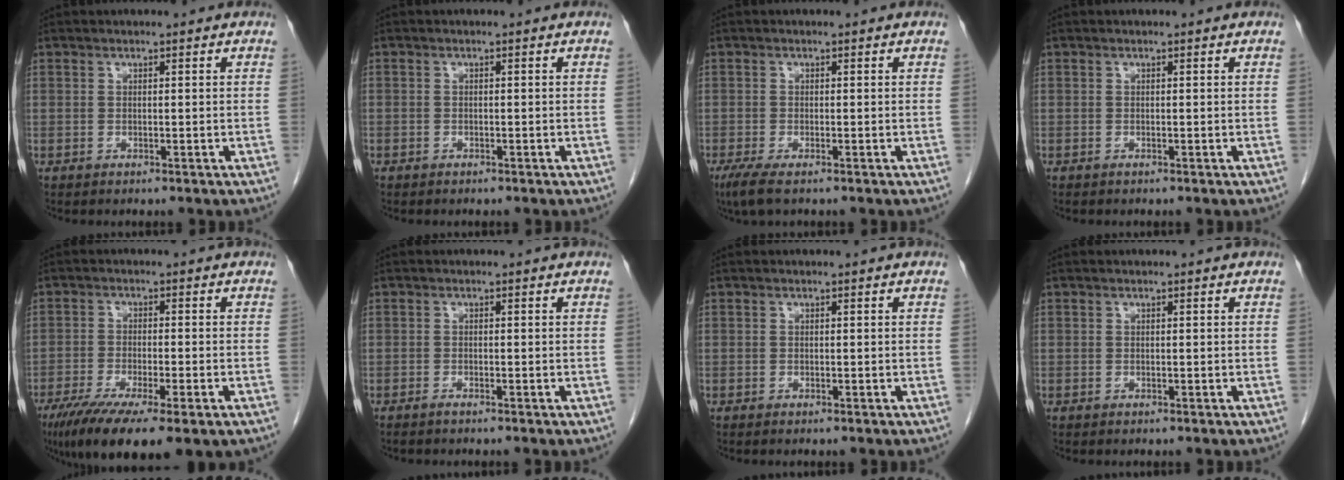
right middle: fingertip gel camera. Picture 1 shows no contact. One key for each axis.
{"total": 0.5, "fx": -0.4, "fy": 0.4, "fz": 0.0, "tx": -0.002, "ty": 0.003, "tz": -0.007}
{"total": 3.0, "fx": -1.9, "fy": 0.5, "fz": 2.2, "tx": -0.051, "ty": -0.011, "tz": -0.039}
{"total": 0.0}
{"total": 13.5, "fx": -8.5, "fy": 2.6, "fz": 10.2, "tx": -0.163, "ty": -0.031, "tz": -0.136}
{"total": 0.8, "fx": -0.7, "fy": -0.1, "fz": 0.4, "tx": -0.011, "ty": -0.001, "tz": -0.014}
{"total": 0.0}
{"total": 0.0}